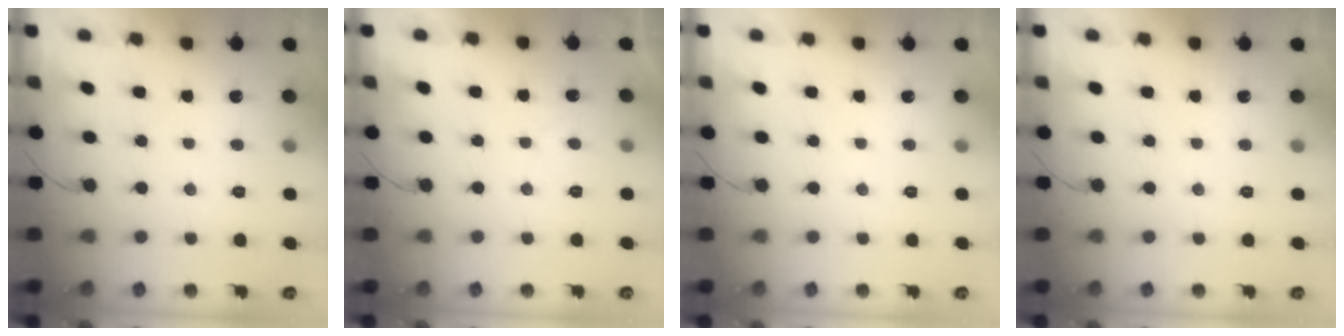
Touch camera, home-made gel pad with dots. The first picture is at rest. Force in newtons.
{"total": 1.9, "press": 1.7, "slide": 0.7}
{"total": 0.0}
{"total": 0.0}